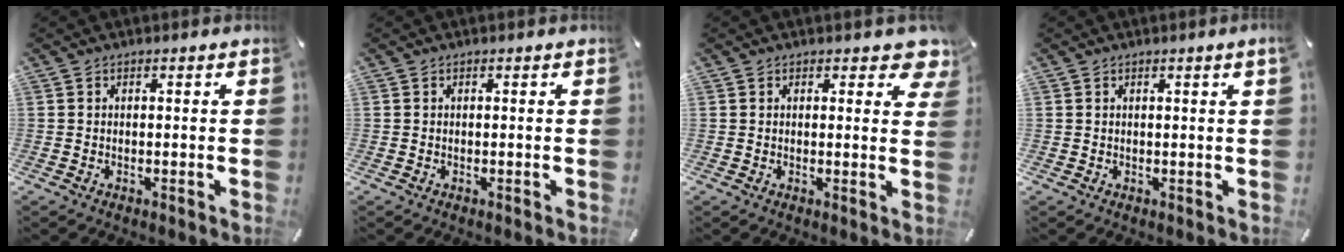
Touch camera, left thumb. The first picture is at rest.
{"total": 0.0}
{"total": 4.2, "force": [2.7, 2.3, 2.3], "torque": [-0.013, -0.012, 0.041]}
{"total": 0.6, "force": [0.3, 0.0, 0.5], "torque": [-0.008, 0.000, 0.005]}